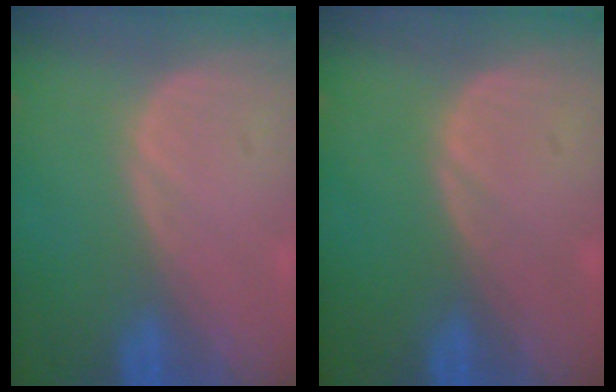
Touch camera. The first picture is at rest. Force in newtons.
{"total": 0.0}